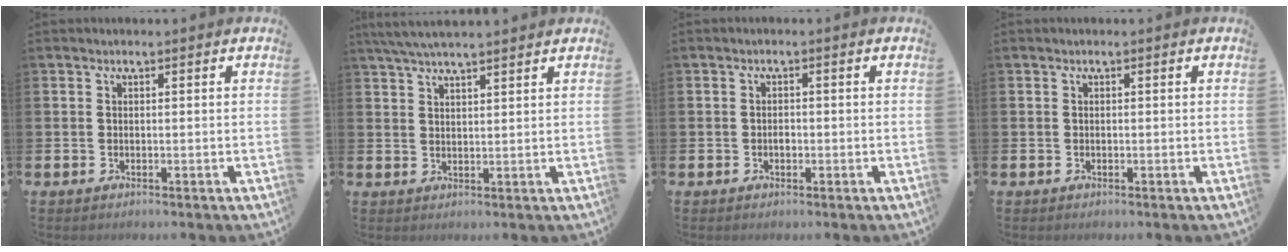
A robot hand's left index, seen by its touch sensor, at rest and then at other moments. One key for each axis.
{"total": 4.5, "fx": 4.1, "fy": 0.4, "fz": 1.8, "tx": -0.051, "ty": -0.005, "tz": 0.076}
{"total": 1.2, "fx": -0.3, "fy": 0.7, "fz": 0.8, "tx": -0.003, "ty": -0.004, "tz": -0.009}
{"total": 0.0}